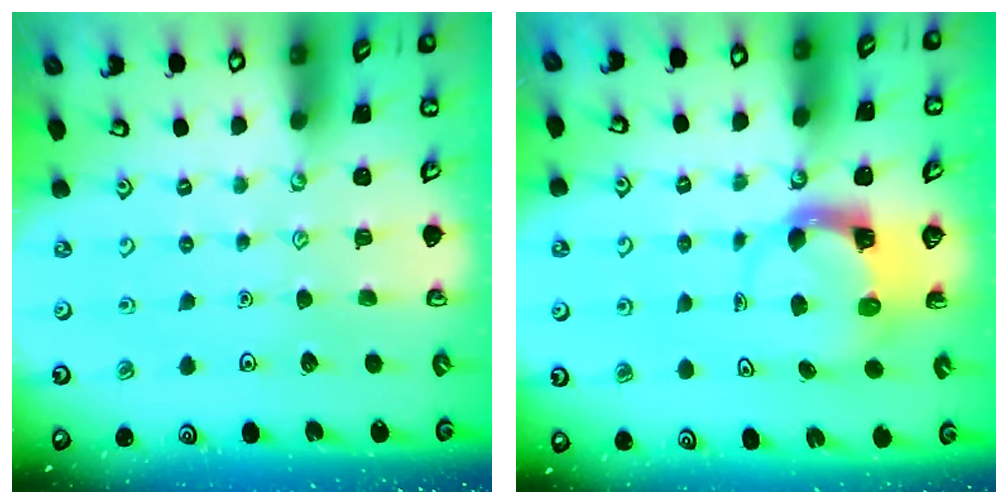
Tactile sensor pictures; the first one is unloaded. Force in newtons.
{"total": 3.8, "press": 3.7, "slide": 0.5}